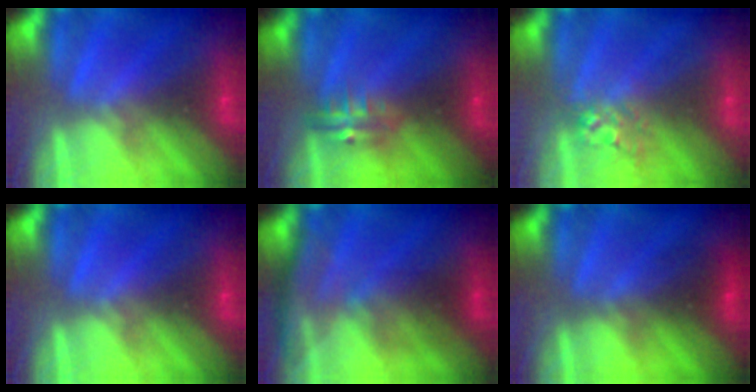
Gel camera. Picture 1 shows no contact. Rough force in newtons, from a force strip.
{"total": 3.4}
{"total": 2.7}
{"total": 0.0}
{"total": 2.8}
{"total": 2.6}